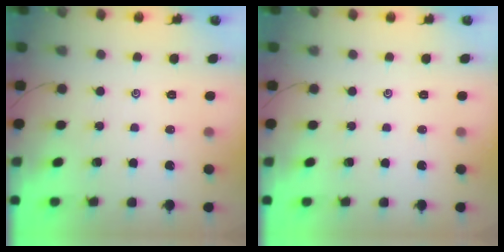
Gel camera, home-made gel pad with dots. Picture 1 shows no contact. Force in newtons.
{"total": 0.0}